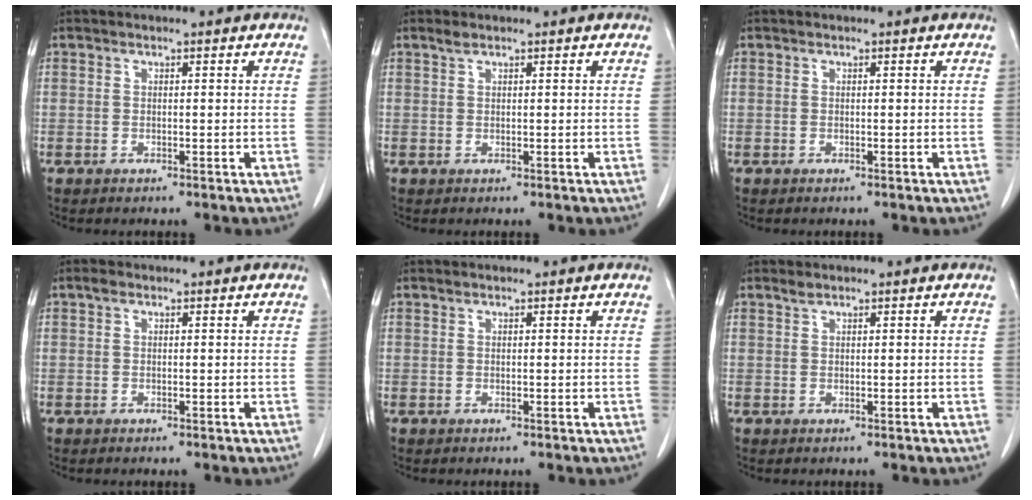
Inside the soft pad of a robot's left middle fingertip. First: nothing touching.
{"total": 0.8, "force": [0.7, 0.1, 0.4], "torque": [-0.015, 0.004, 0.016]}
{"total": 0.0}
{"total": 0.7, "force": [0.4, 0.4, 0.4], "torque": [-0.011, 0.010, 0.006]}
{"total": 0.0}
{"total": 0.7, "force": [0.6, 0.1, 0.2], "torque": [-0.011, 0.002, 0.015]}